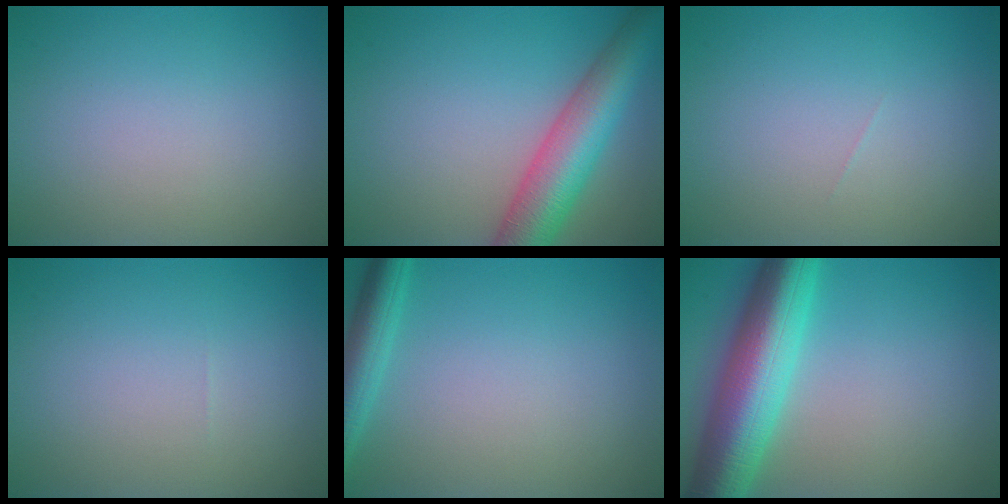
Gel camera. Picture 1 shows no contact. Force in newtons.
{"total": 7.7, "press": 7.7, "slide": 0.3}
{"total": 0.0}
{"total": 0.0}
{"total": 3.5, "press": 3.5, "slide": 0.2}
{"total": 10.0, "press": 10.0, "slide": 0.2}